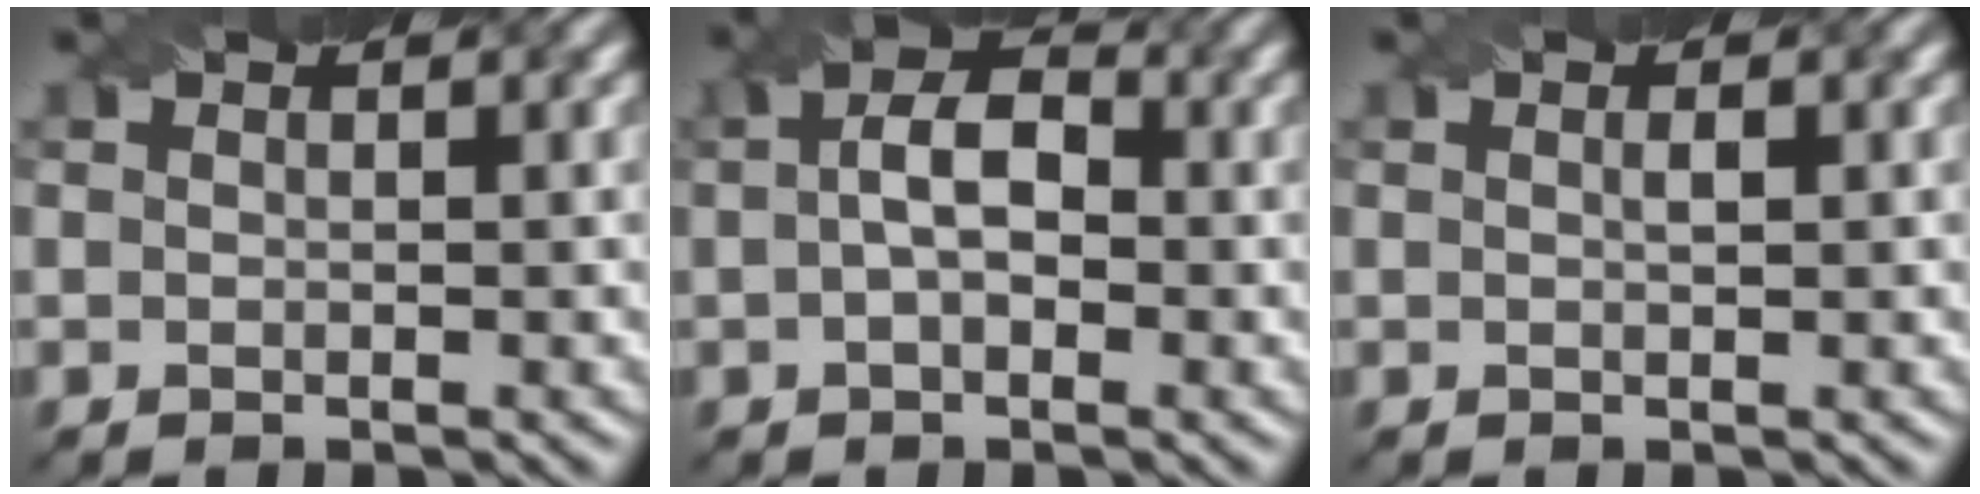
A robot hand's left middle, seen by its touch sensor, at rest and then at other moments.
{"total": 4.1, "force": [0.1, 2.3, 3.4], "torque": [-0.057, 0.011, -0.007]}
{"total": 0.6, "force": [0.1, 0.1, 0.6], "torque": [-0.011, 0.003, 0.002]}